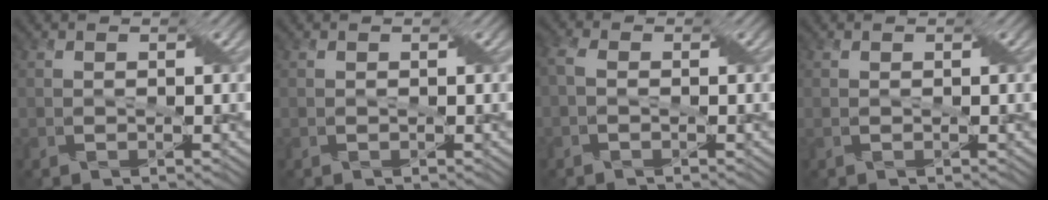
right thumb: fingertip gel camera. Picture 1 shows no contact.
{"total": 0.0}
{"total": 2.4, "force": [-0.3, 1.4, 1.9], "torque": [-0.048, 0.006, -0.015]}
{"total": 1.1, "force": [-0.2, 0.8, 0.8], "torque": [-0.014, -0.004, -0.004]}